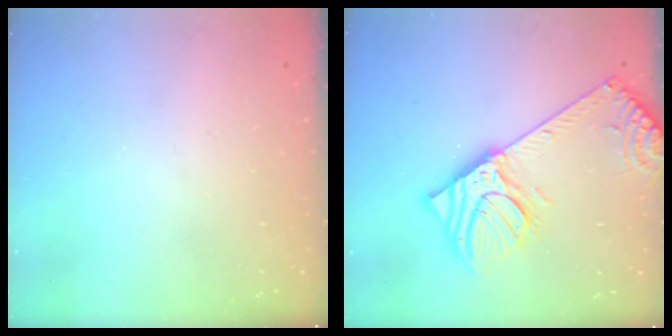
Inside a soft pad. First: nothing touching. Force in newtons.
{"total": 23.6, "press": 23.1, "slide": 4.7}